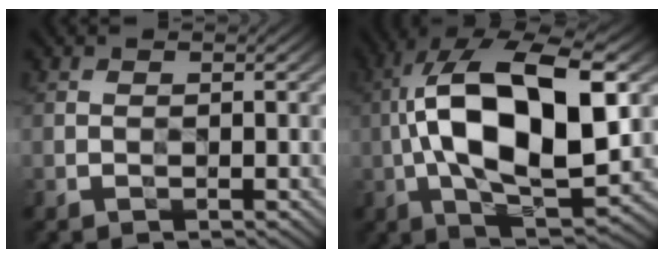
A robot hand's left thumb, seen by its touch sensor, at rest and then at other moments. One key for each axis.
{"total": 18.1, "fx": 1.0, "fy": 7.8, "fz": 16.3, "tx": -0.295, "ty": 0.022, "tz": 0.011}